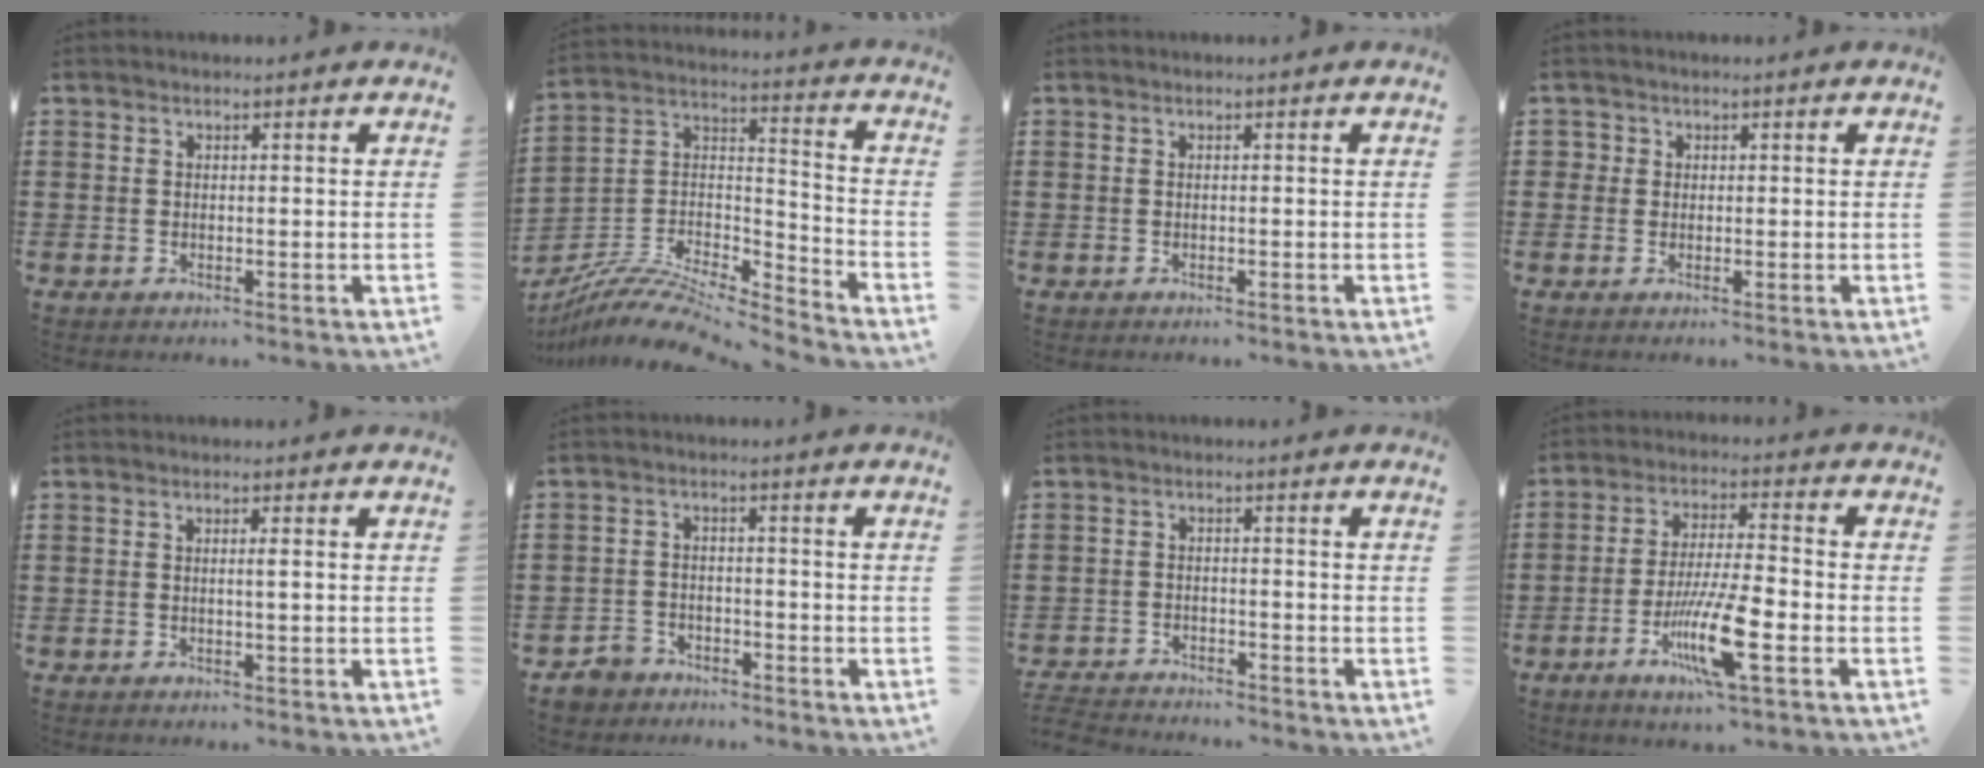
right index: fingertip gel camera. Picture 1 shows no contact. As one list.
[{"total": 9.4, "force": [-7.8, 2.6, 4.4], "torque": [-0.094, 0.008, -0.158]}, {"total": 0.0}, {"total": 1.2, "force": [0.3, 1.2, 0.1], "torque": [-0.007, 0.007, 0.005]}, {"total": 0.9, "force": [0.0, -0.1, 0.9], "torque": [-0.017, -0.002, 0.000]}, {"total": 3.2, "force": [-2.9, 1.4, 0.3], "torque": [-0.018, 0.005, -0.062]}, {"total": 3.1, "force": [-3.1, 0.1, -0.1], "torque": [-0.006, -0.004, -0.066]}, {"total": 10.5, "force": [-4.2, 1.6, 9.5], "torque": [-0.191, -0.012, -0.080]}]